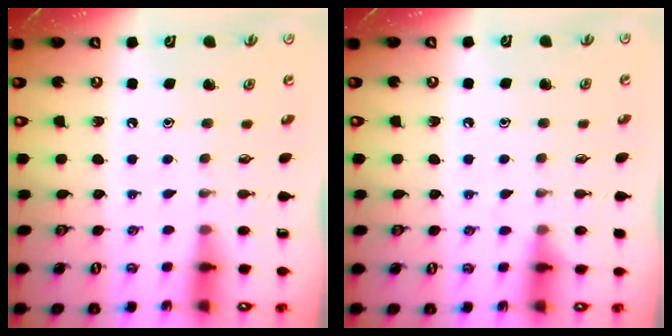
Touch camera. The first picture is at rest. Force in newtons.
{"total": 5.7, "press": 5.6, "slide": 0.8}